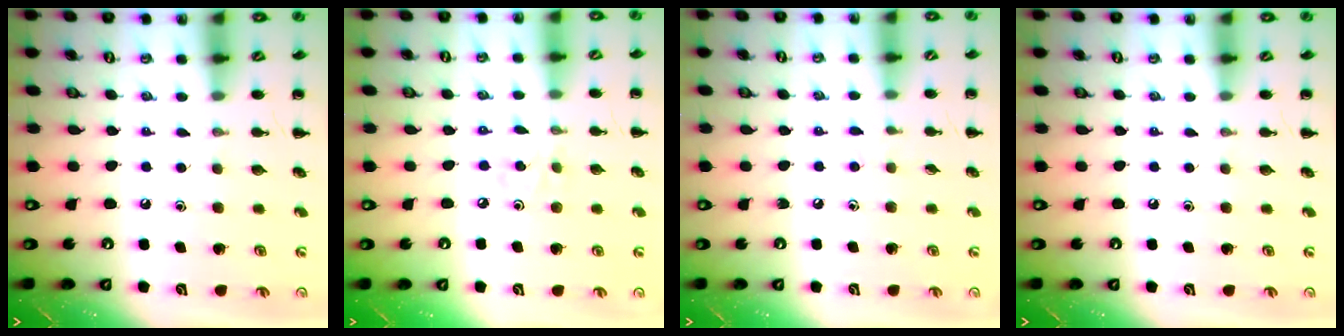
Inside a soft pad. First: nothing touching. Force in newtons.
{"total": 2.4, "press": 2.2, "slide": 0.8}
{"total": 3.0, "press": 2.7, "slide": 1.2}
{"total": 0.0}